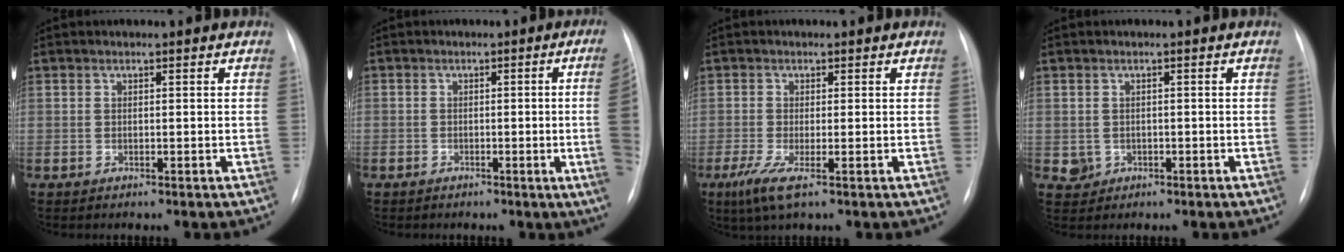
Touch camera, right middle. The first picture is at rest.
{"total": 6.8, "force": [-1.0, -1.6, 6.5], "torque": [-0.056, -0.009, -0.019]}
{"total": 4.0, "force": [-1.8, 0.5, 3.5], "torque": [-0.077, -0.016, -0.033]}
{"total": 2.1, "force": [-0.5, 2.0, 0.5], "torque": [-0.006, 0.004, 0.001]}